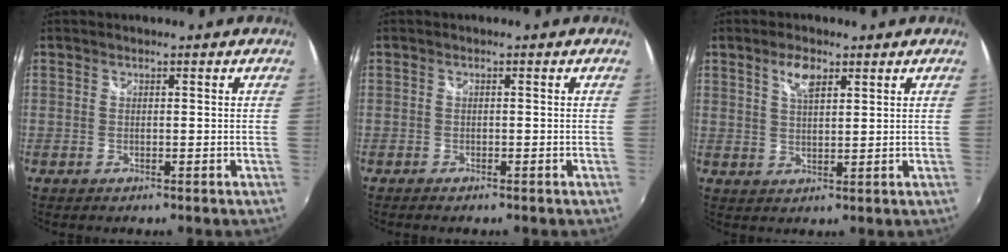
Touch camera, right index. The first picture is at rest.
{"total": 1.3, "force": [-1.1, 0.3, 0.6], "torque": [-0.015, -0.006, -0.019]}
{"total": 4.3, "force": [2.4, 1.7, 3.1], "torque": [-0.056, 0.006, 0.043]}